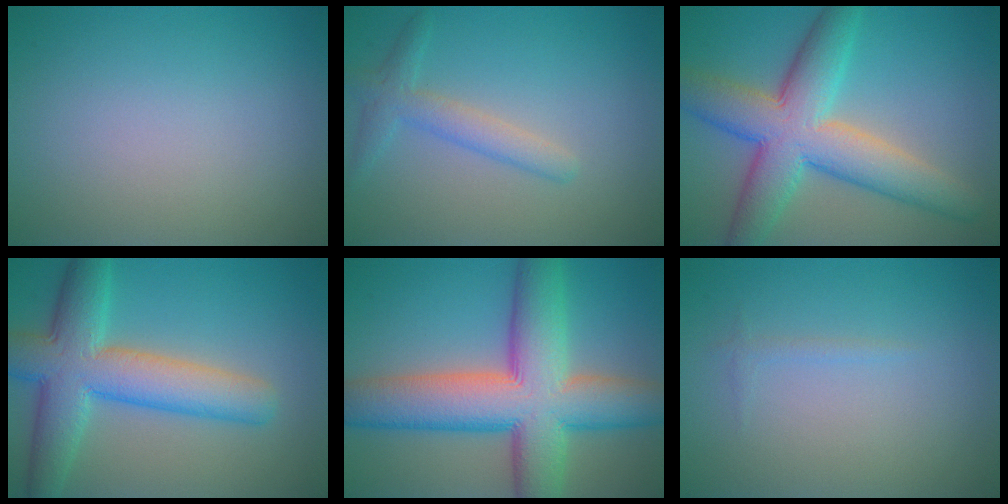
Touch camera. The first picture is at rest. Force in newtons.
{"total": 2.5, "press": 2.5, "slide": 0.1}
{"total": 9.4, "press": 9.3, "slide": 0.5}
{"total": 8.4, "press": 8.4, "slide": 0.3}
{"total": 12.3, "press": 12.3, "slide": 0.6}
{"total": 0.6, "press": 0.6, "slide": 0.1}